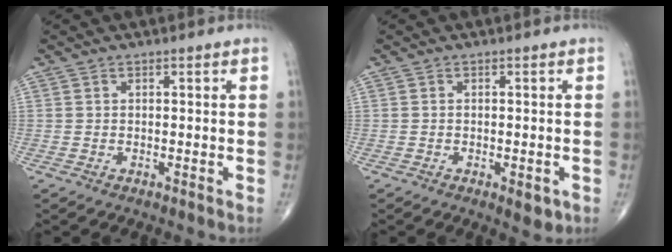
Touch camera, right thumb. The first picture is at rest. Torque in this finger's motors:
{"motor_torque": [0.68, 0.36, -0.09, -0.06, 0.10]}